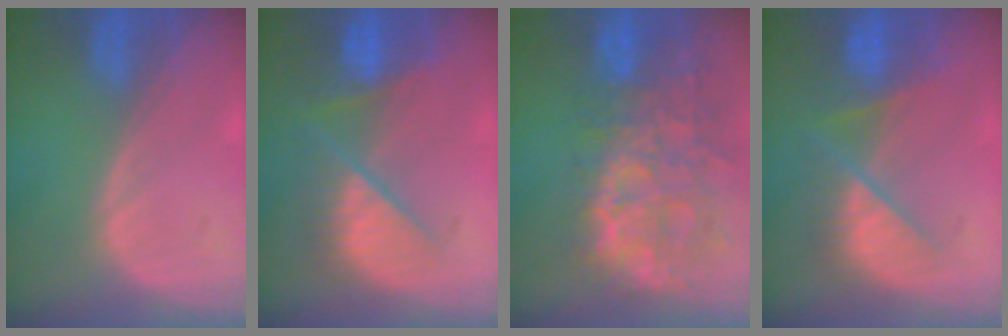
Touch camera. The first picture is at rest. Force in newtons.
{"total": 9.6, "press": 8.2, "slide": 5.0}
{"total": 13.7, "press": 11.2, "slide": 7.9}
{"total": 7.8, "press": 7.2, "slide": 2.8}